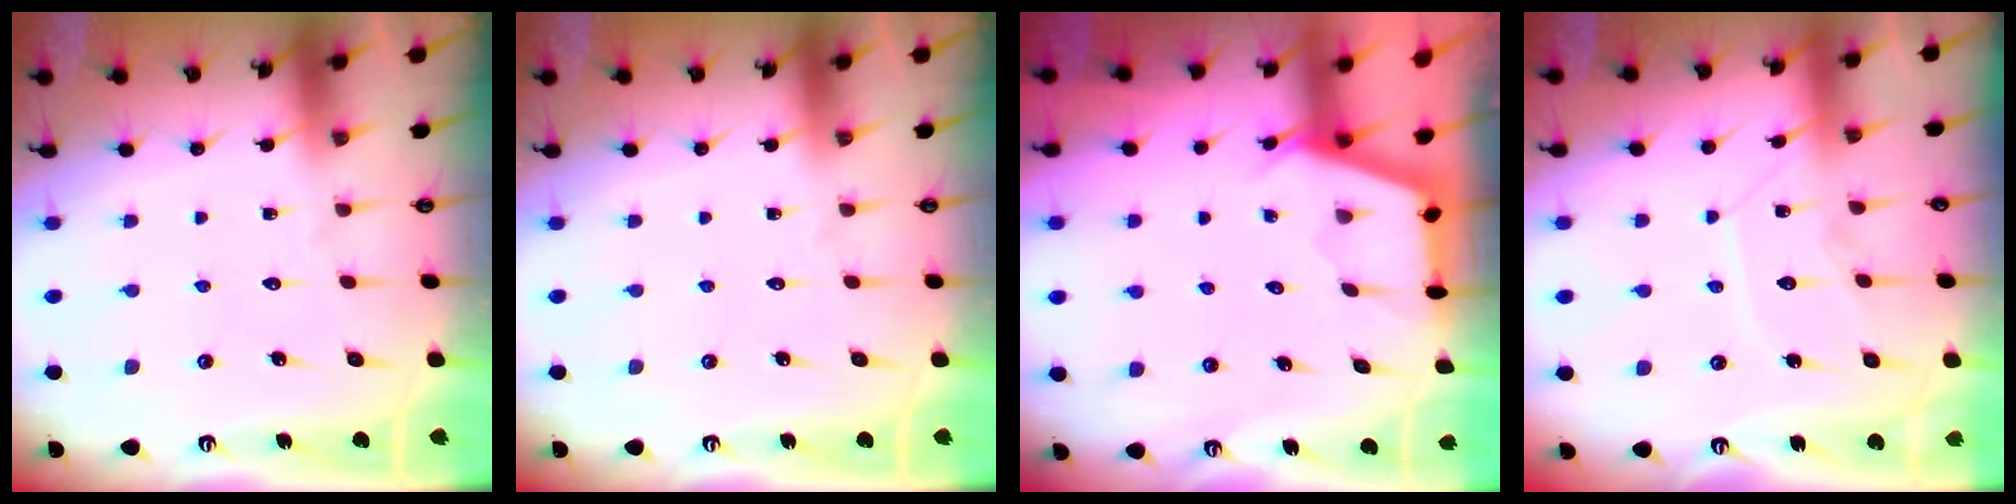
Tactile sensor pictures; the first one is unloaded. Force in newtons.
{"total": 0.0}
{"total": 2.9, "press": 2.8, "slide": 0.3}
{"total": 8.4, "press": 8.4, "slide": 0.1}